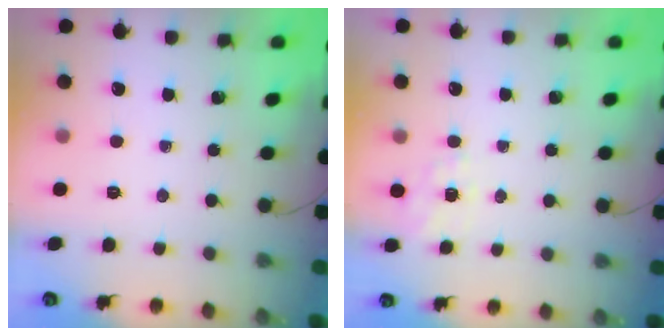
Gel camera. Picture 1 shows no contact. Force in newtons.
{"total": 5.7, "press": 5.4, "slide": 1.7}